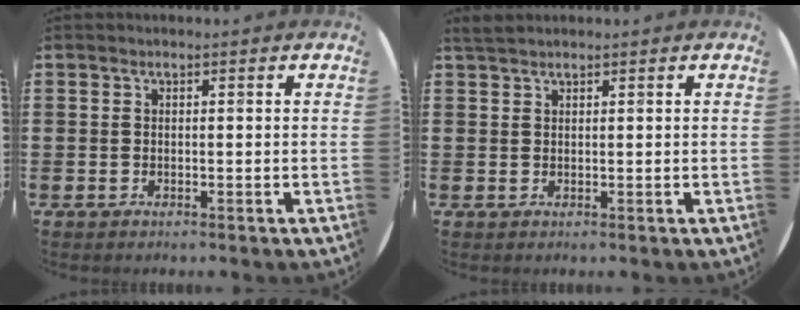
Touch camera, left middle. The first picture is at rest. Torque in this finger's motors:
{"motor_torque": [0.32, -0.09, -0.05, 0.00]}